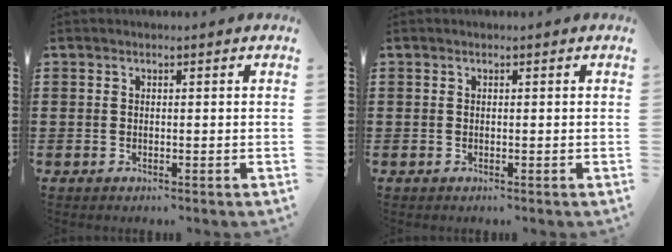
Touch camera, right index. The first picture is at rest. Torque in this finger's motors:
{"motor_torque": [0.00, 0.00, 0.00, 0.00]}